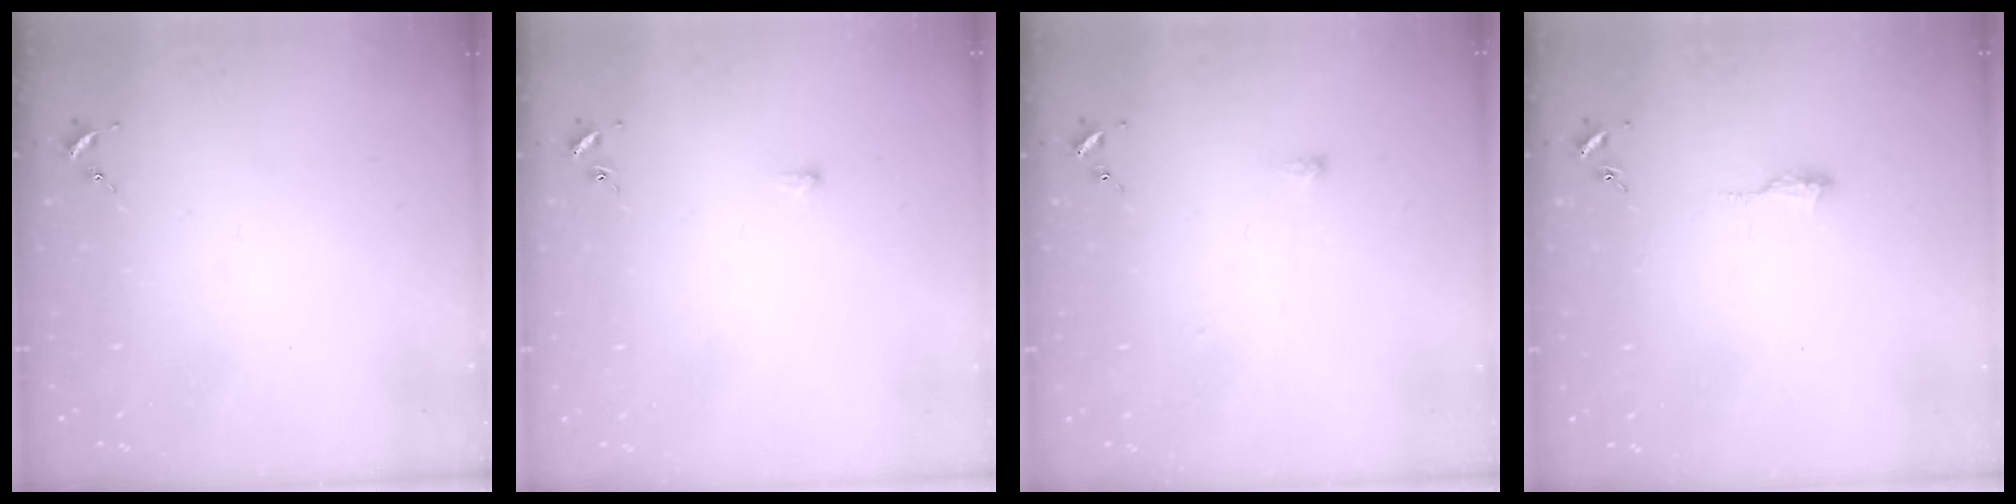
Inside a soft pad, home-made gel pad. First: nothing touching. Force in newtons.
{"total": 2.9, "press": 2.8, "slide": 0.6}
{"total": 2.7, "press": 2.6, "slide": 0.5}
{"total": 7.3, "press": 7.3, "slide": 0.6}